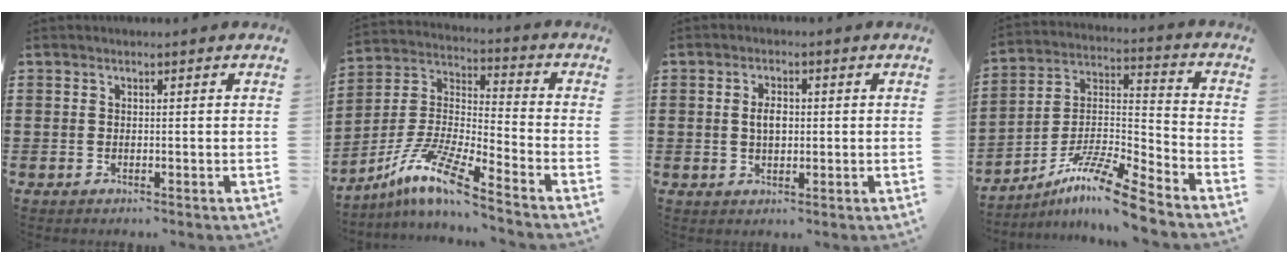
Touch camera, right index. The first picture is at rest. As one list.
[{"total": 10.5, "force": [-8.2, 0.6, 6.5], "torque": [-0.154, -0.009, -0.171]}, {"total": 3.0, "force": [0.2, 1.5, 2.5], "torque": [-0.042, 0.003, -0.001]}, {"total": 11.3, "force": [-9.3, 0.5, 6.4], "torque": [-0.117, 0.015, -0.183]}]